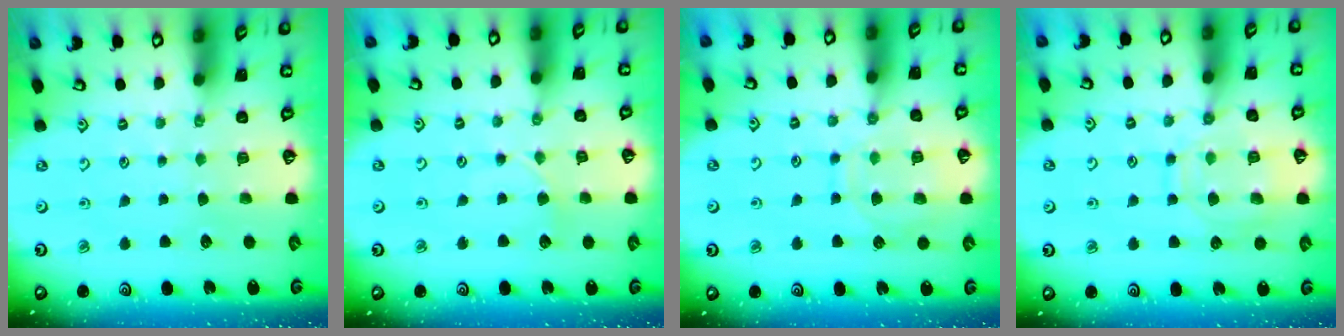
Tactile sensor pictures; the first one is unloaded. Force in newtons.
{"total": 2.2, "press": 2.2, "slide": 0.3}
{"total": 11.3, "press": 11.3, "slide": 1.0}
{"total": 12.5, "press": 12.5, "slide": 1.0}